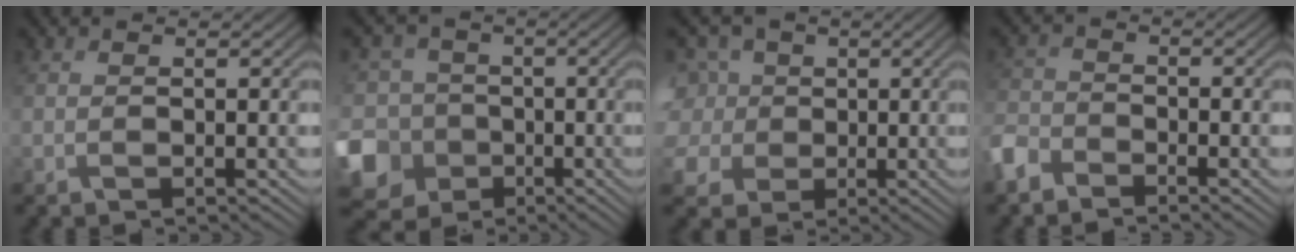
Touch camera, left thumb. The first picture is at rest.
{"total": 14.3, "force": [-4.5, 12.4, 5.5], "torque": [-0.188, -0.011, -0.102]}
{"total": 10.7, "force": [0.6, 9.4, 5.1], "torque": [-0.176, 0.018, -0.019]}
{"total": 4.3, "force": [-3.4, 2.2, 1.4], "torque": [-0.039, -0.004, -0.084]}